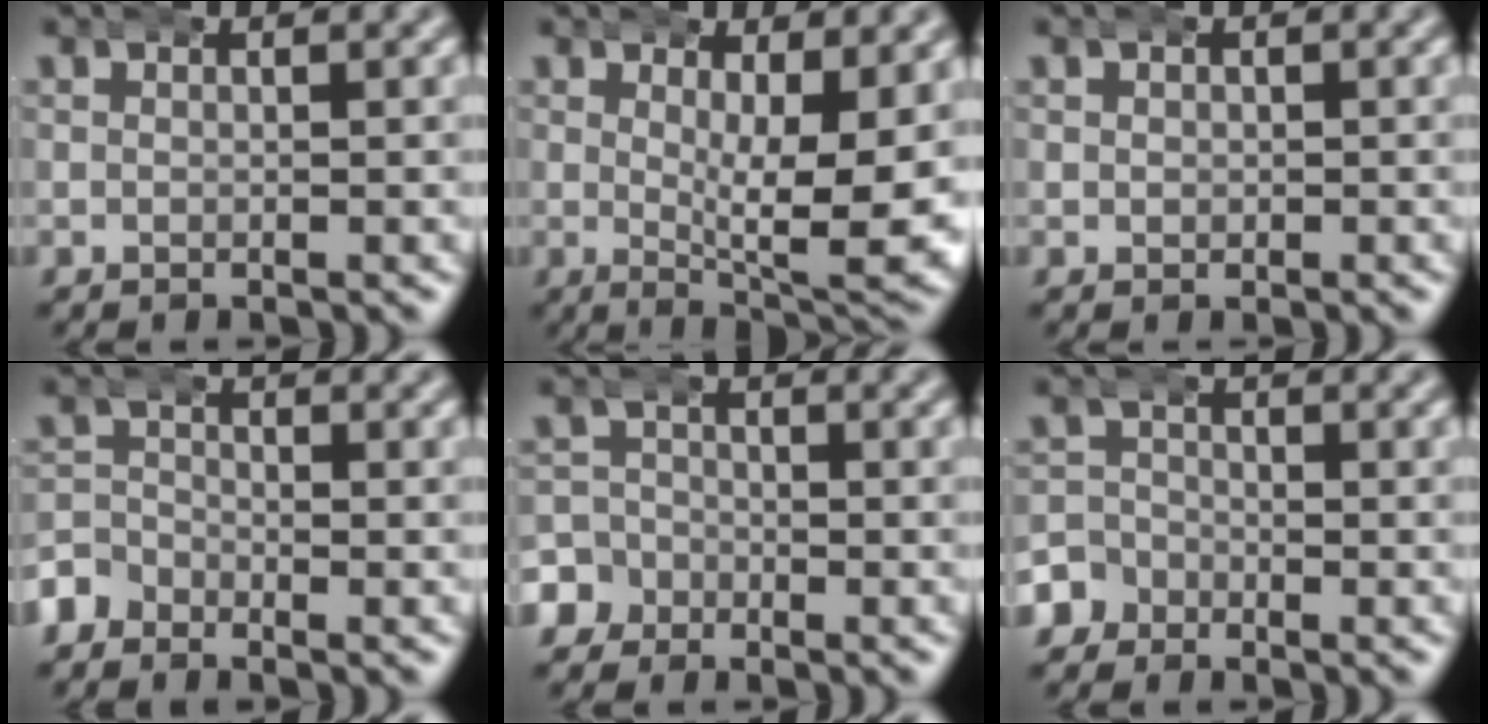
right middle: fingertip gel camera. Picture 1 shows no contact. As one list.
[{"total": 6.7, "force": [-0.1, 1.9, 6.4], "torque": [-0.087, -0.034, 0.010]}, {"total": 0.8, "force": [0.1, 0.8, 0.1], "torque": [-0.009, -0.002, 0.000]}, {"total": 2.7, "force": [-1.7, 2.0, 0.6], "torque": [-0.019, -0.004, -0.037]}, {"total": 4.5, "force": [-2.0, 4.0, 0.7], "torque": [-0.027, -0.009, -0.043]}, {"total": 3.5, "force": [-1.7, 3.0, 0.6], "torque": [-0.023, -0.005, -0.037]}]